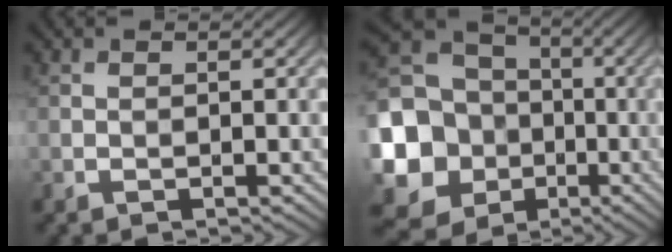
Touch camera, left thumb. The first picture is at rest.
{"total": 20.9, "force": [-4.9, 19.0, 7.2], "torque": [-0.248, -0.025, -0.112]}